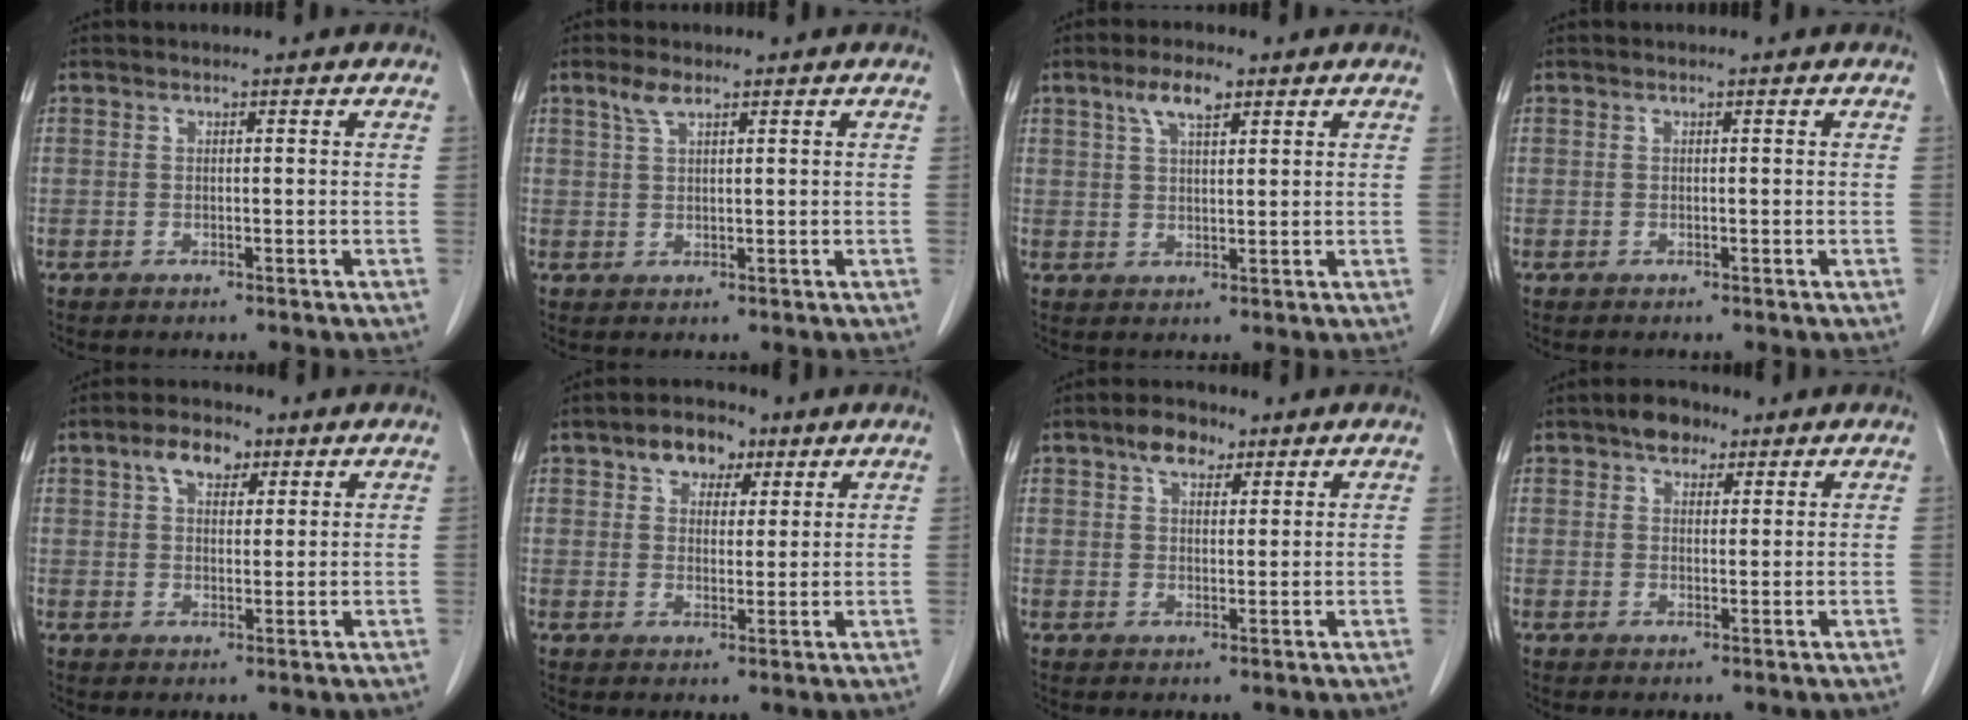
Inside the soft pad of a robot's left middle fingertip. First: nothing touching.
{"total": 2.5, "force": [1.7, 0.6, 1.7], "torque": [-0.044, 0.005, 0.040]}
{"total": 4.8, "force": [2.9, 1.4, 3.6], "torque": [-0.075, 0.008, 0.055]}
{"total": 0.0}
{"total": 5.2, "force": [2.8, 2.8, 3.3], "torque": [-0.062, 0.016, 0.050]}
{"total": 5.9, "force": [3.3, 3.8, 3.1], "torque": [-0.045, 0.019, 0.055]}
{"total": 4.4, "force": [2.9, 2.3, 2.5], "torque": [-0.046, 0.012, 0.050]}
{"total": 4.0, "force": [2.7, 2.3, 1.9], "torque": [-0.031, 0.011, 0.044]}